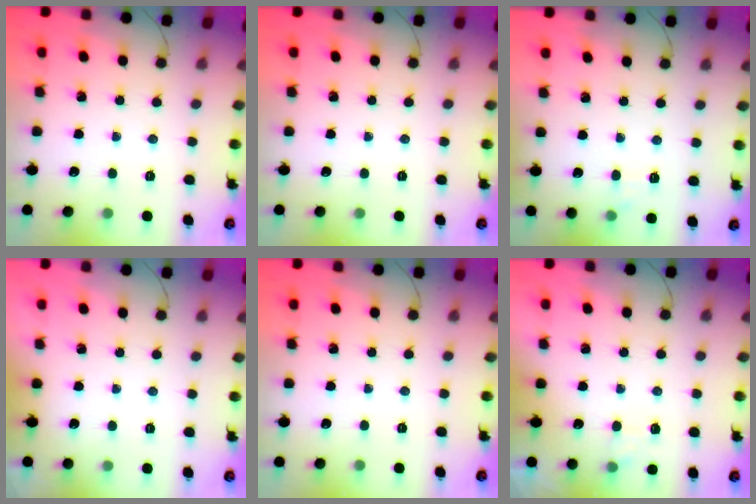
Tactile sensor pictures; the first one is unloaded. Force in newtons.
{"total": 0.0}
{"total": 5.5, "press": 5.3, "slide": 1.6}
{"total": 1.9, "press": 1.9, "slide": 0.3}
{"total": 0.0}
{"total": 5.1, "press": 4.8, "slide": 1.5}